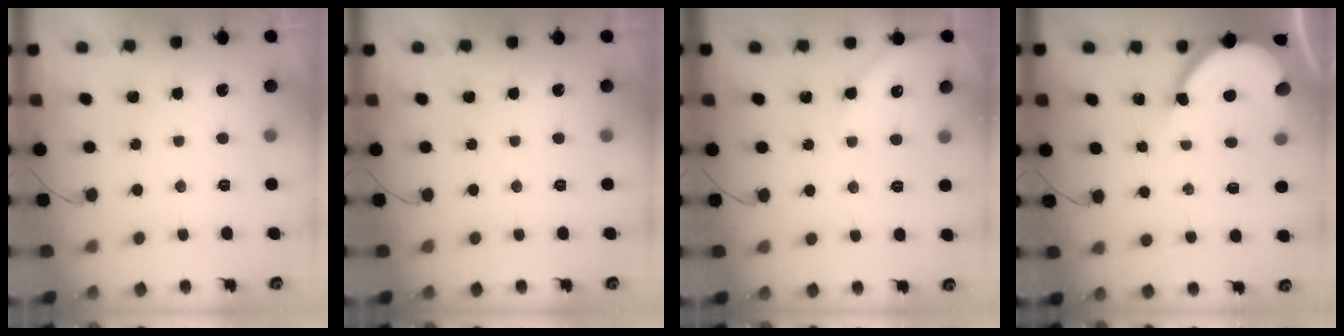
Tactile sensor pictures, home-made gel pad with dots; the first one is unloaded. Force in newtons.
{"total": 0.0}
{"total": 3.7, "press": 3.7, "slide": 0.6}
{"total": 9.0, "press": 8.9, "slide": 0.7}